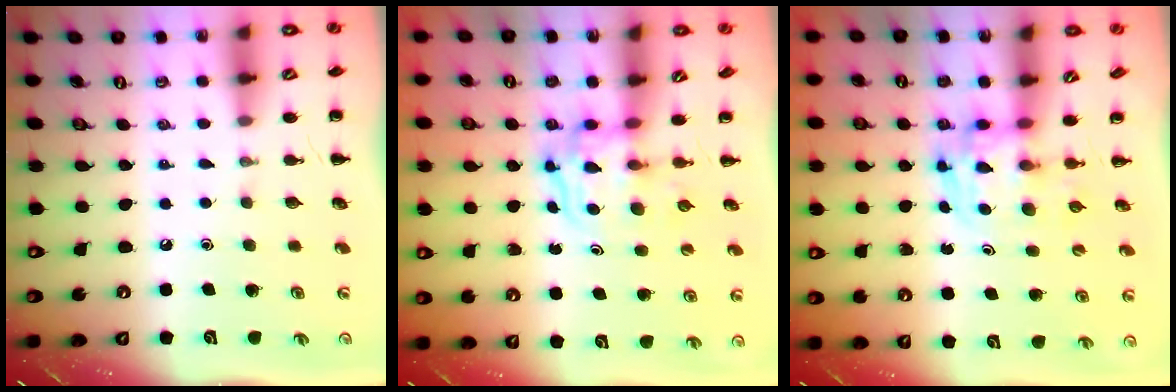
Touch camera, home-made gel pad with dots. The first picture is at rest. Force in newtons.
{"total": 3.4, "press": 3.4, "slide": 0.4}
{"total": 3.7, "press": 3.7, "slide": 0.6}